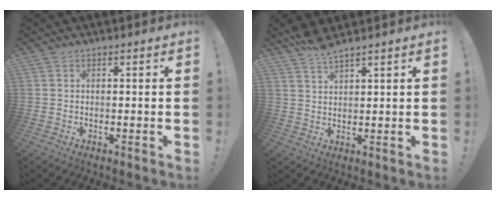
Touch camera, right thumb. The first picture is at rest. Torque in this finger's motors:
{"motor_torque": [0.27, 0.64, 0.48, 0.53, 0.00]}